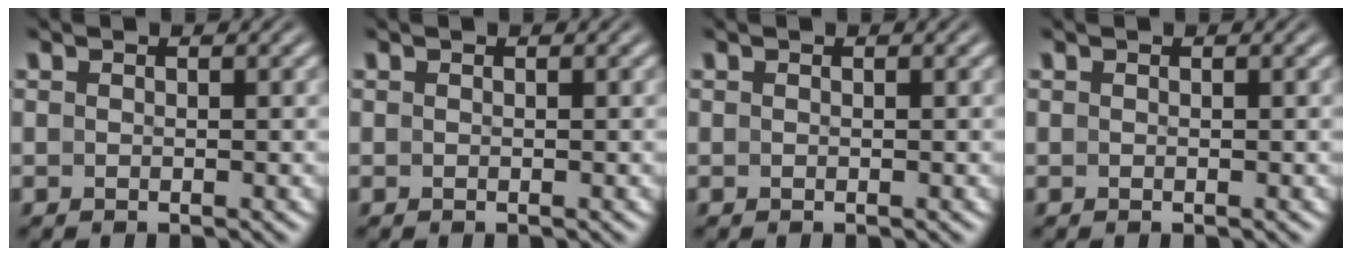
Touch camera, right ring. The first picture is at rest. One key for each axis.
{"total": 0.0}
{"total": 0.0}
{"total": 0.0}